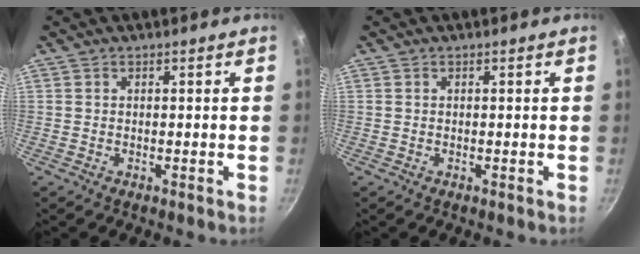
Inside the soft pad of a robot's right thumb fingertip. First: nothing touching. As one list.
[{"total": 0.0}]